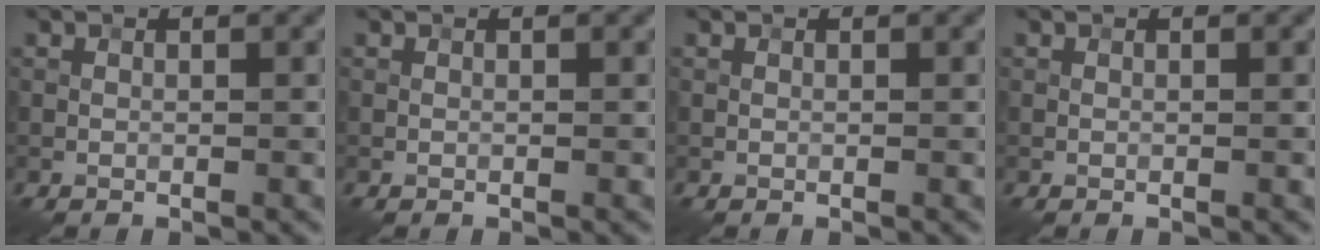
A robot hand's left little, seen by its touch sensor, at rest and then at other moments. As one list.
[{"total": 0.0}, {"total": 0.0}, {"total": 0.0}]